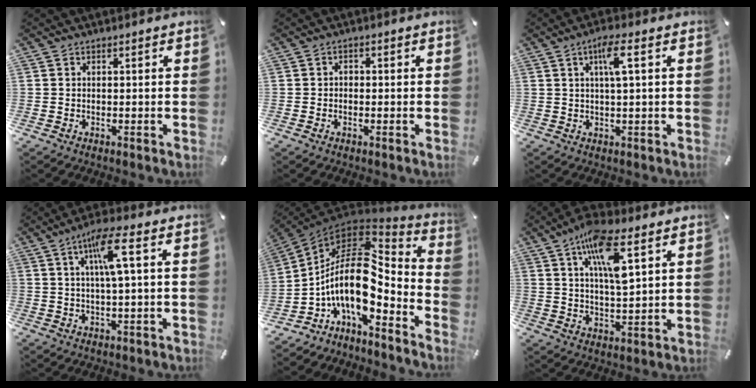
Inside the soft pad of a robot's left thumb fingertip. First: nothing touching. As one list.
[{"total": 1.2, "force": [-0.5, 0.9, 0.7], "torque": [-0.014, 0.004, -0.011]}, {"total": 5.8, "force": [1.8, 0.8, 5.4], "torque": [-0.110, 0.002, 0.026]}, {"total": 9.1, "force": [2.6, 1.1, 8.7], "torque": [-0.161, -0.001, 0.040]}, {"total": 18.0, "force": [-1.5, 8.7, 15.6], "torque": [-0.332, -0.036, -0.039]}, {"total": 12.2, "force": [6.2, 3.6, 9.9], "torque": [-0.178, -0.012, 0.106]}]